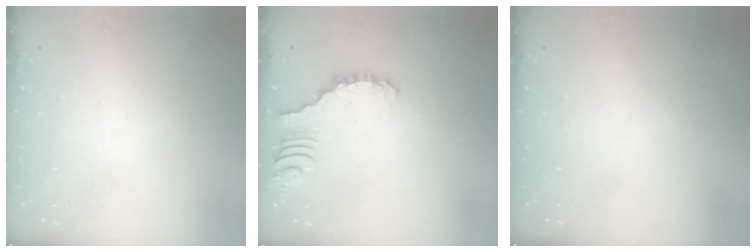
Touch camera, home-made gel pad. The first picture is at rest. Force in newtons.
{"total": 2.9, "press": 2.9, "slide": 0.3}
{"total": 0.0}